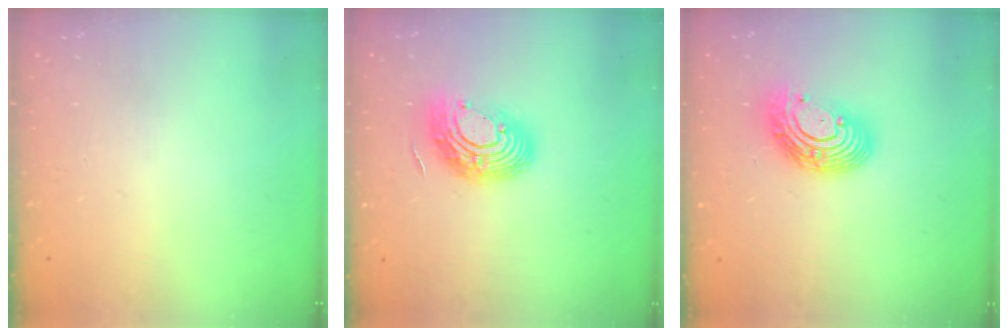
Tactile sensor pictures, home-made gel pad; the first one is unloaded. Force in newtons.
{"total": 14.5, "press": 14.5, "slide": 1.0}
{"total": 13.2, "press": 13.2, "slide": 0.8}